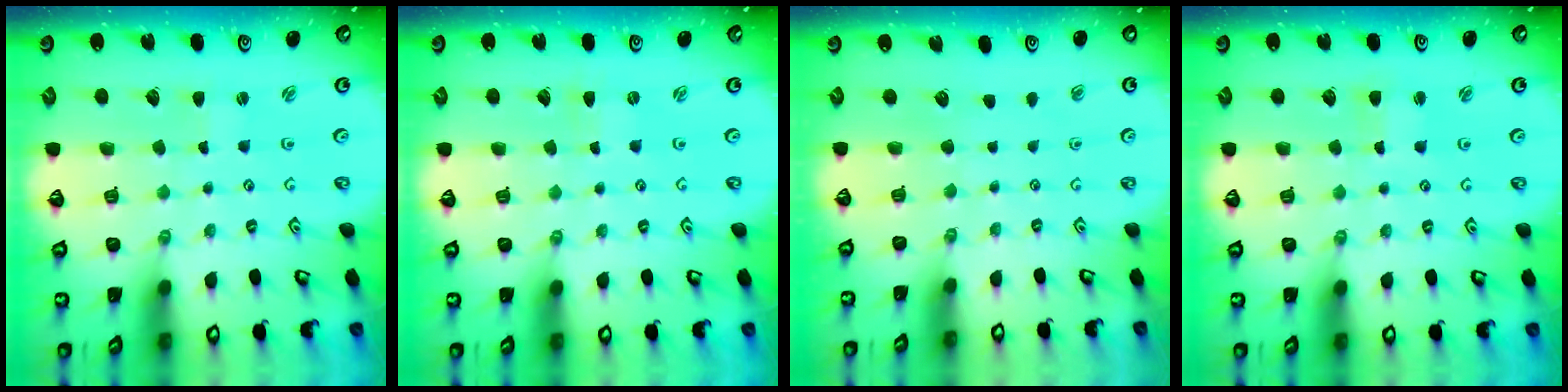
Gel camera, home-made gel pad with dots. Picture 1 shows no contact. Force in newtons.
{"total": 0.0}
{"total": 0.0}
{"total": 2.5, "press": 2.5, "slide": 0.3}